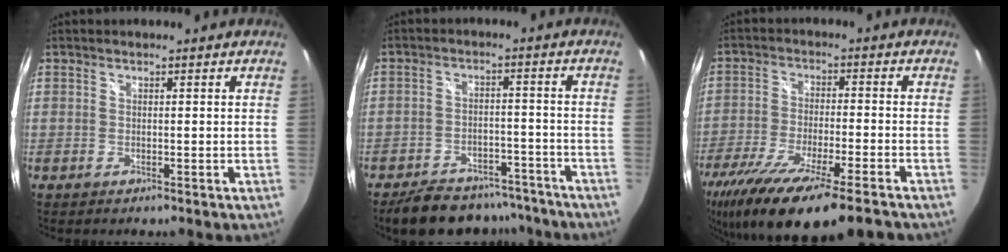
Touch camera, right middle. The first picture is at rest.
{"total": 15.2, "force": [-12.8, 6.2, 5.3], "torque": [-0.118, 0.017, -0.167]}
{"total": 18.7, "force": [-14.0, 2.3, 12.1], "torque": [-0.238, -0.063, -0.239]}